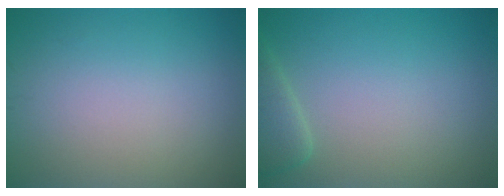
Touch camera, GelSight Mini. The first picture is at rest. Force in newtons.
{"total": 2.2, "press": 2.2, "slide": 0.2}